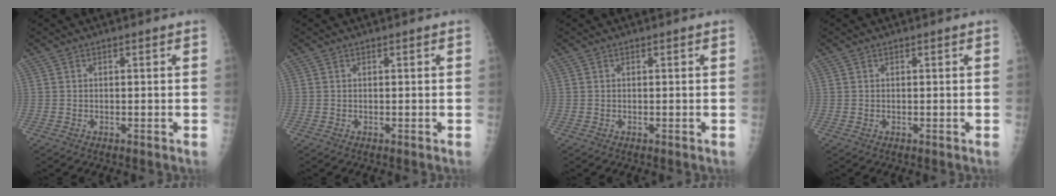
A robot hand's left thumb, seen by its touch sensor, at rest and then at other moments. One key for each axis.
{"total": 0.0}
{"total": 0.0}
{"total": 0.0}